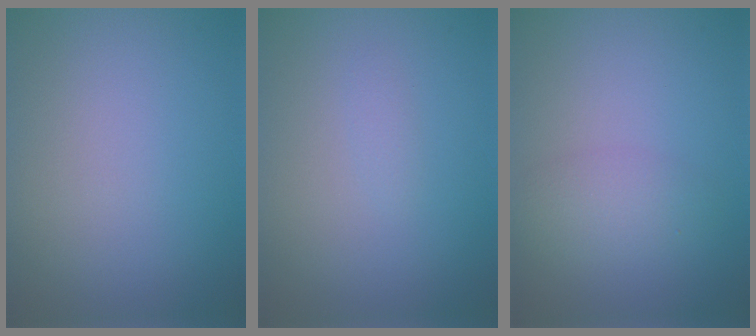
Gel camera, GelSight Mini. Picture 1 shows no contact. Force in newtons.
{"total": 0.6, "press": 0.6, "slide": 0.1}
{"total": 2.1, "press": 2.1, "slide": 0.1}